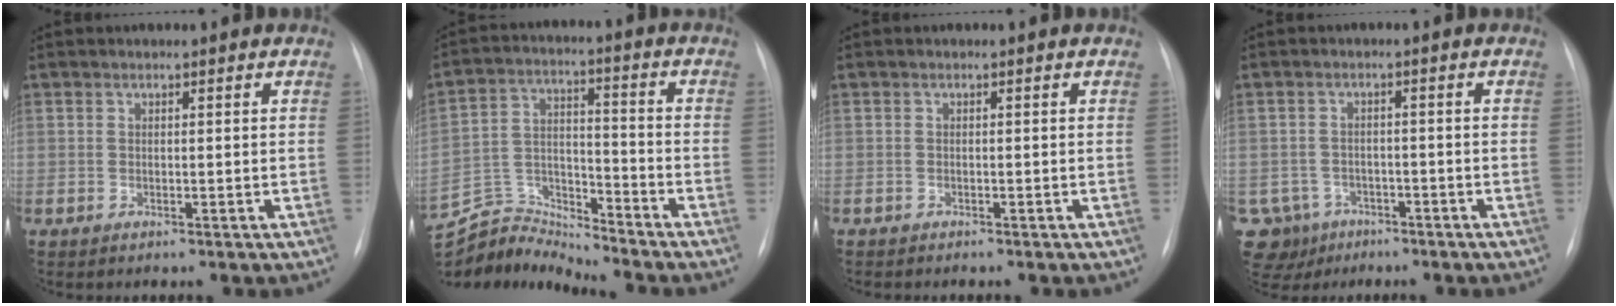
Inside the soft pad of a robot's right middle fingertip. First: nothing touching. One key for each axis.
{"total": 11.2, "fx": -11.2, "fy": -0.3, "fz": -0.7, "tx": 0.011, "ty": 0.039, "tz": -0.215}
{"total": 0.9, "fx": -0.8, "fy": 0.1, "fz": 0.3, "tx": -0.007, "ty": -0.002, "tz": -0.013}
{"total": 7.1, "fx": -4.3, "fy": 5.6, "fz": 0.6, "tx": -0.017, "ty": 0.005, "tz": -0.063}